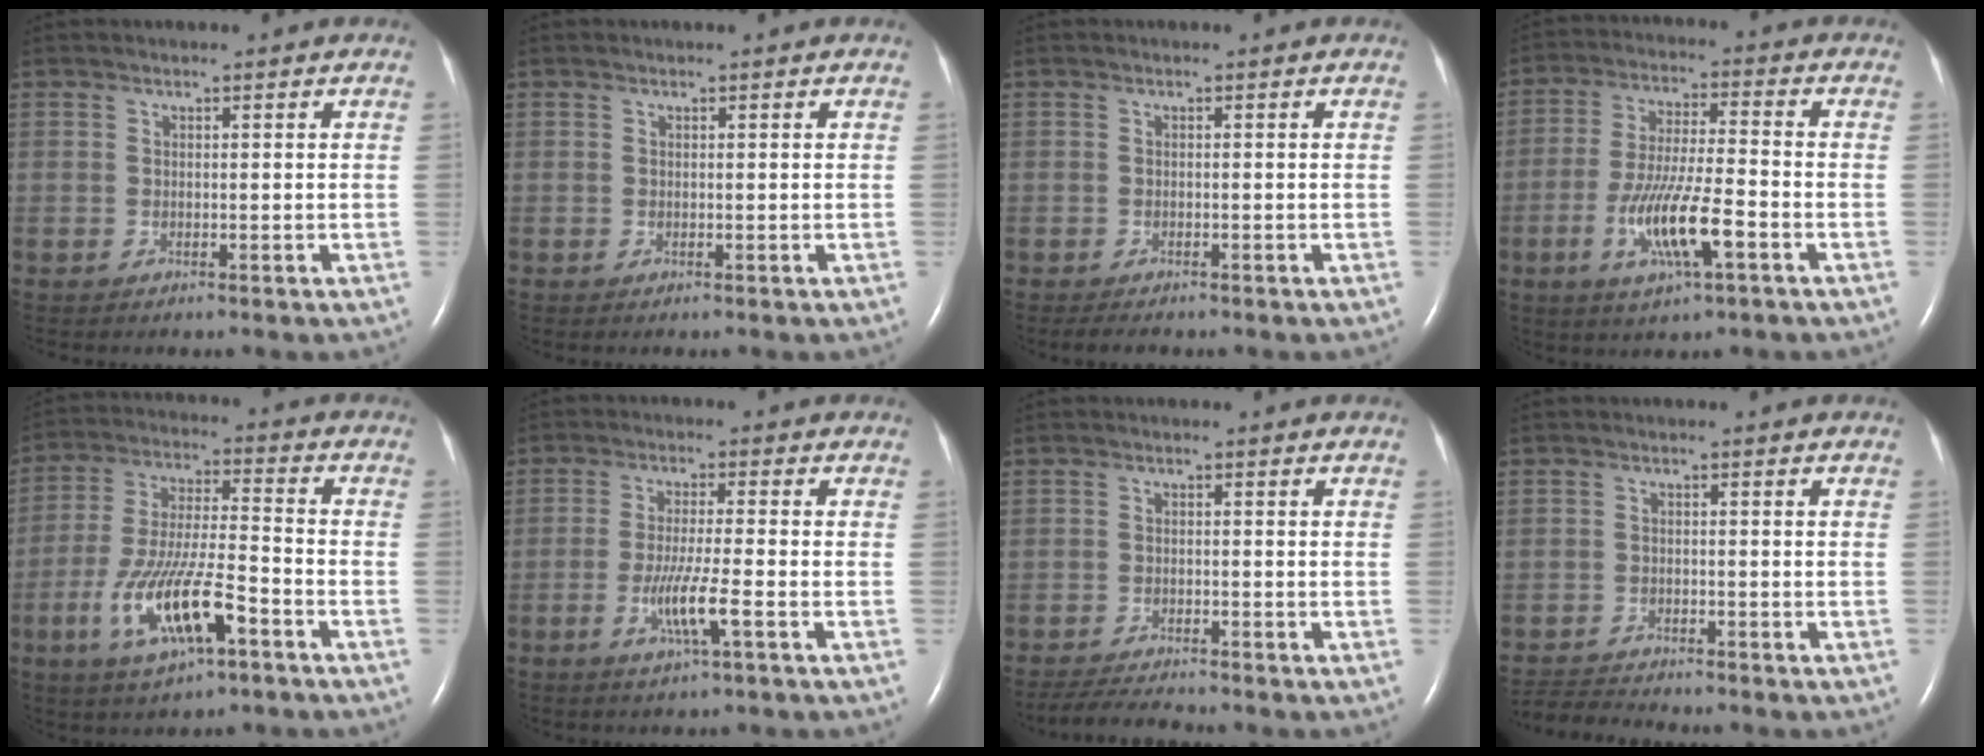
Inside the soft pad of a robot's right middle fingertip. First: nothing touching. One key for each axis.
{"total": 0.0}
{"total": 1.9, "fx": -1.6, "fy": 0.5, "fz": 0.9, "tx": -0.020, "ty": -0.006, "tz": -0.021}
{"total": 10.6, "fx": -4.2, "fy": 1.4, "fz": 9.6, "tx": -0.189, "ty": -0.009, "tz": -0.075}
{"total": 13.4, "fx": -6.1, "fy": 2.7, "fz": 11.7, "tx": -0.237, "ty": -0.008, "tz": -0.105}
{"total": 5.9, "fx": -2.3, "fy": -0.3, "fz": 5.5, "tx": -0.108, "ty": -0.012, "tz": -0.044}
{"total": 4.4, "fx": -4.3, "fy": -0.3, "fz": 1.1, "tx": -0.024, "ty": -0.022, "tz": -0.074}
{"total": 4.1, "fx": -4.1, "fy": -0.4, "fz": 0.0, "tx": -0.002, "ty": -0.020, "tz": -0.073}